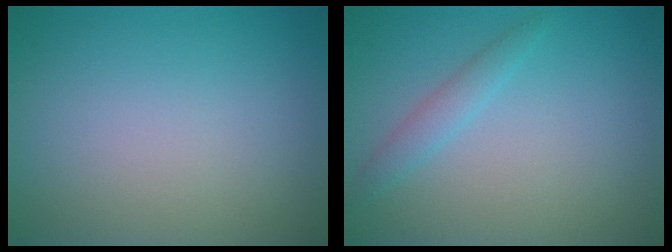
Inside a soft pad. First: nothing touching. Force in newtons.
{"total": 1.6, "press": 1.6, "slide": 0.0}